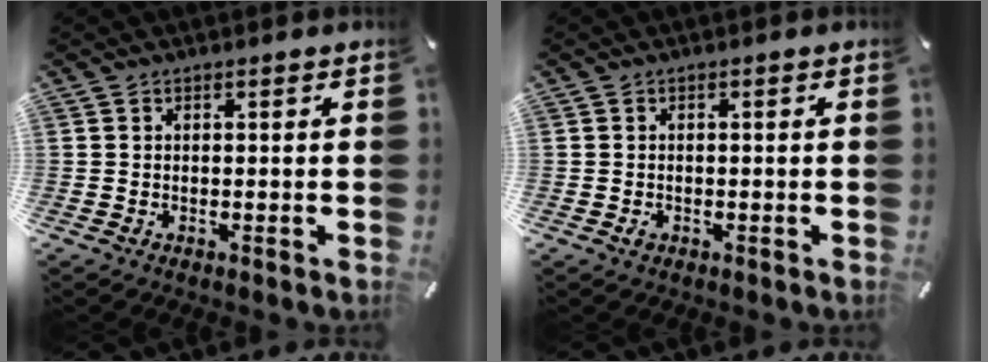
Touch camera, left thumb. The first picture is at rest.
{"total": 0.8, "force": [-0.4, 0.6, 0.5], "torque": [-0.009, -0.001, -0.007]}